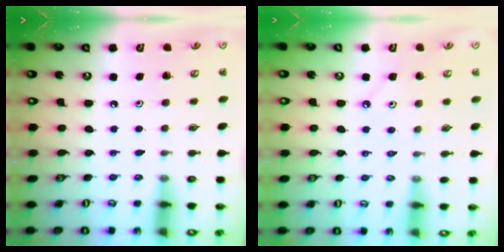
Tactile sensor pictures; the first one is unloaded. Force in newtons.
{"total": 2.2, "press": 2.2, "slide": 0.4}